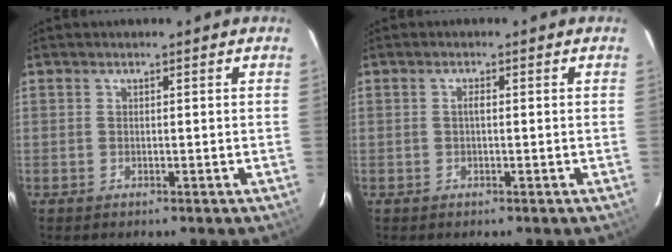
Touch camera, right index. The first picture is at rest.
{"total": 0.9, "force": [-0.1, 0.3, 0.8], "torque": [-0.016, 0.004, -0.002]}